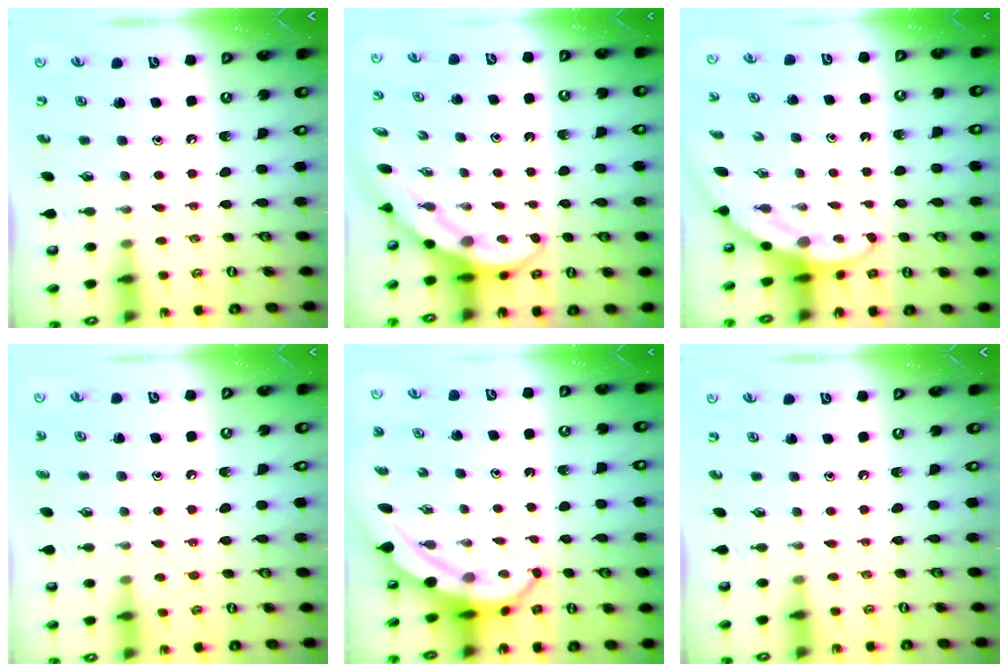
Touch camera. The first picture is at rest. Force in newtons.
{"total": 3.8, "press": 3.8, "slide": 0.7}
{"total": 3.2, "press": 3.2, "slide": 0.1}
{"total": 7.0, "press": 7.0, "slide": 0.8}
{"total": 6.9, "press": 6.9, "slide": 0.6}
{"total": 0.0}